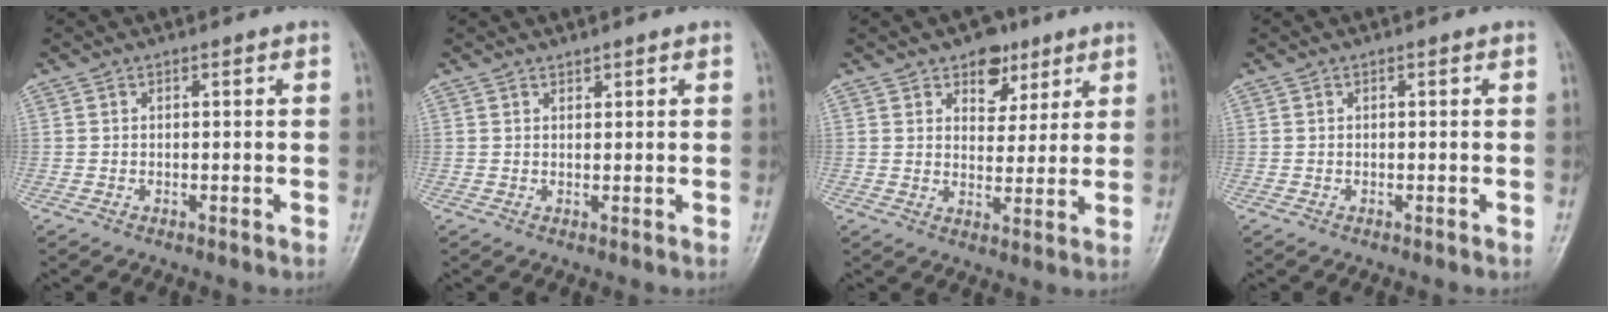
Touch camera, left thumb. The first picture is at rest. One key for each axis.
{"total": 0.9, "fx": 0.8, "fy": 0.3, "fz": 0.2, "tx": 0.003, "ty": -0.007, "tz": 0.013}
{"total": 7.0, "fx": 4.3, "fy": 4.7, "fz": 3.0, "tx": -0.009, "ty": -0.020, "tz": 0.063}
{"total": 0.0}